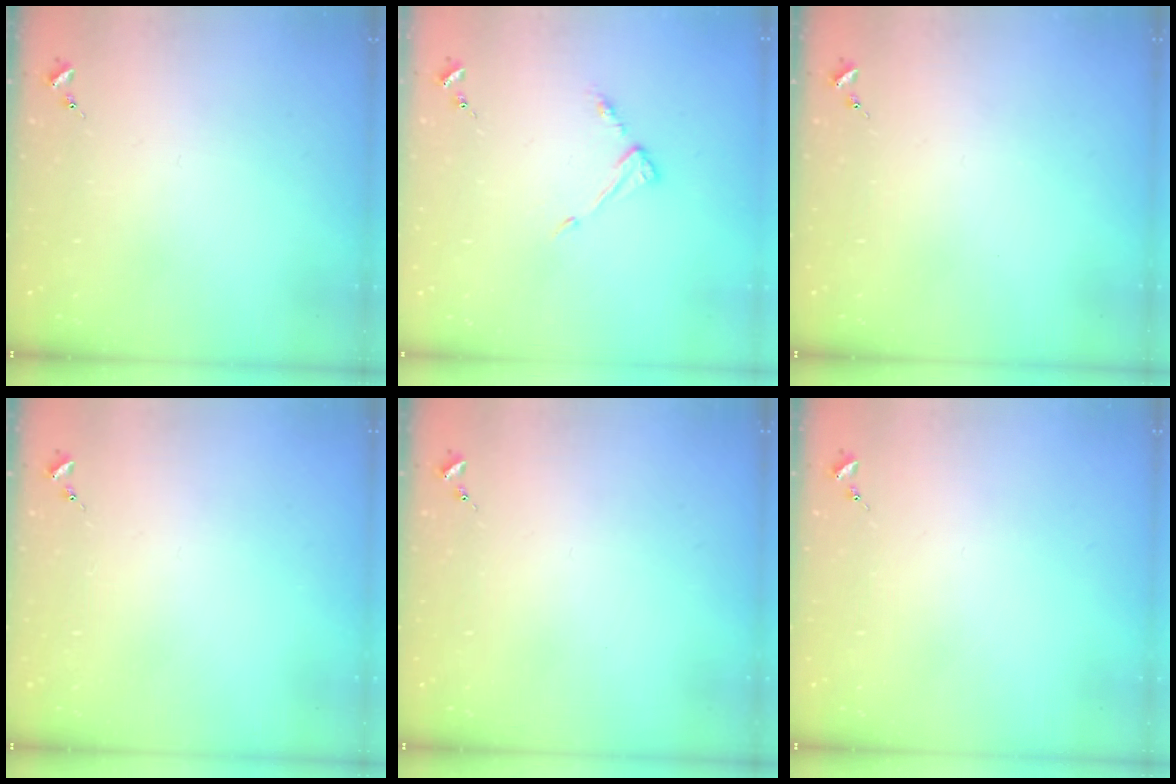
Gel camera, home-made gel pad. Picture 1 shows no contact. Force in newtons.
{"total": 5.6, "press": 5.6, "slide": 0.3}
{"total": 0.0}
{"total": 0.0}
{"total": 0.0}
{"total": 0.0}